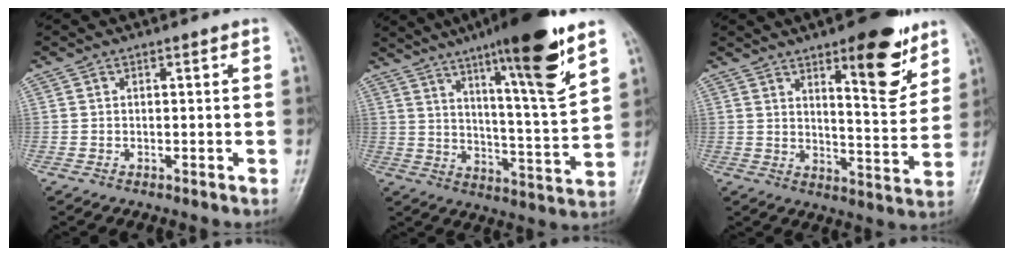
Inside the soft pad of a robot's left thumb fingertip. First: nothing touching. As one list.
[{"total": 18.4, "force": [10.7, 2.0, 14.8], "torque": [-0.212, -0.053, 0.164]}, {"total": 13.8, "force": [8.1, 4.3, 10.3], "torque": [-0.109, -0.052, 0.114]}]